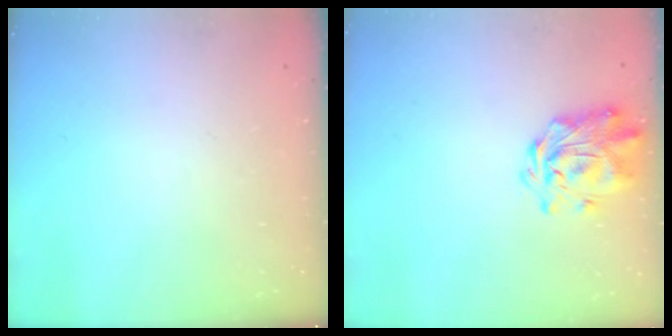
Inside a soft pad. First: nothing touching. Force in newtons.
{"total": 2.9, "press": 2.6, "slide": 1.3}